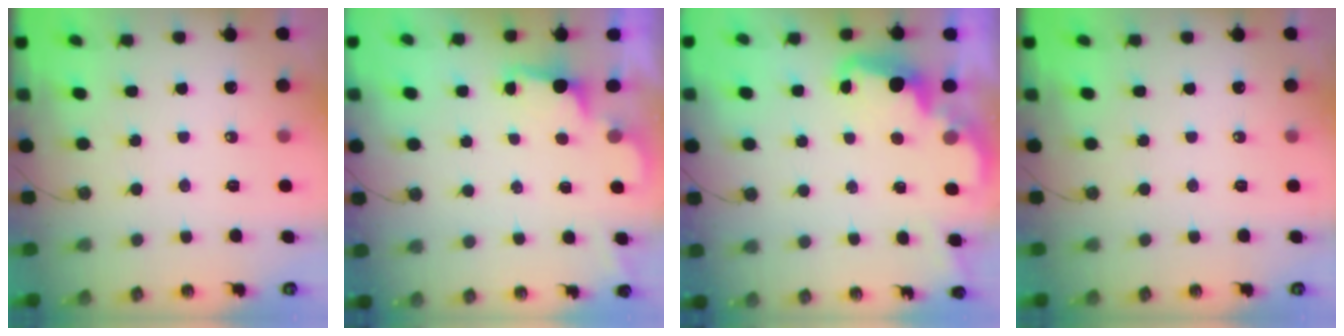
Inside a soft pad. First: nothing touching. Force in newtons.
{"total": 2.0, "press": 1.8, "slide": 0.8}
{"total": 2.8, "press": 2.7, "slide": 0.7}
{"total": 0.0}